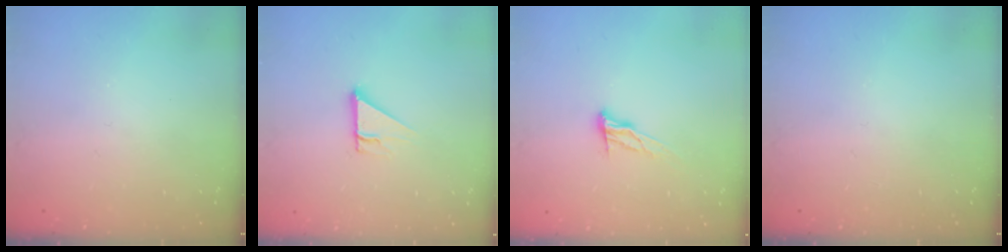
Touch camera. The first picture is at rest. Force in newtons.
{"total": 3.1, "press": 3.1, "slide": 0.1}
{"total": 9.2, "press": 8.9, "slide": 2.5}
{"total": 0.0}